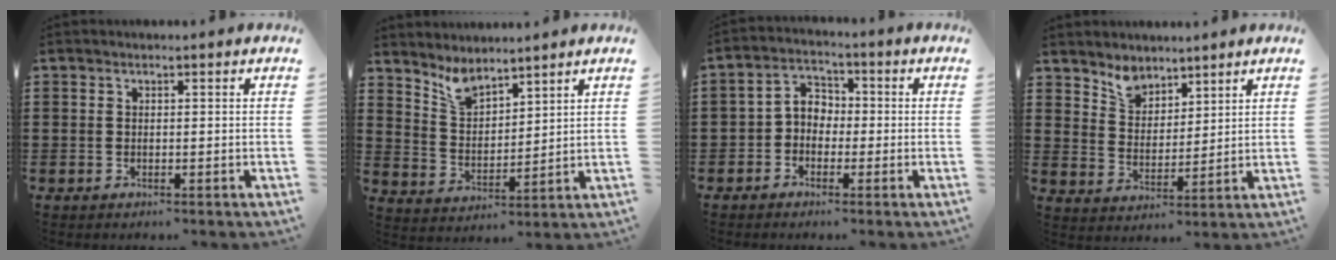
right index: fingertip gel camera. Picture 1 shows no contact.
{"total": 5.0, "force": [4.3, 1.8, 1.7], "torque": [-0.048, -0.011, 0.082]}
{"total": 3.6, "force": [-1.3, 2.8, 1.7], "torque": [-0.041, 0.013, -0.031]}
{"total": 4.6, "force": [4.0, 2.4, 0.5], "torque": [-0.028, -0.004, 0.075]}